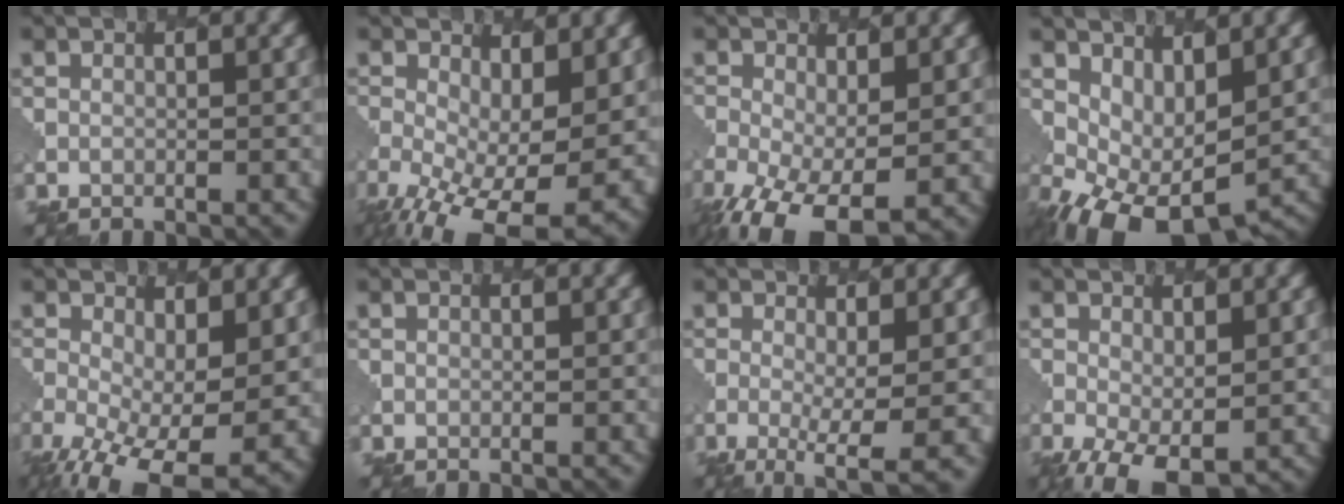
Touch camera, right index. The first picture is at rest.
{"total": 11.9, "force": [-2.6, 5.9, 10.0], "torque": [-0.184, -0.041, -0.027]}
{"total": 8.3, "force": [-3.1, 4.1, 6.5], "torque": [-0.146, -0.037, -0.043]}
{"total": 5.6, "force": [-0.2, 3.3, 4.5], "torque": [-0.086, -0.008, 0.001]}
{"total": 10.5, "force": [-2.9, 5.1, 8.7], "torque": [-0.171, -0.040, -0.039]}
{"total": 0.0}
{"total": 5.9, "force": [-1.2, 1.4, 5.6], "torque": [-0.096, -0.014, -0.016]}
{"total": 5.1, "force": [-1.2, 2.8, 4.1], "torque": [-0.097, -0.021, -0.016]}